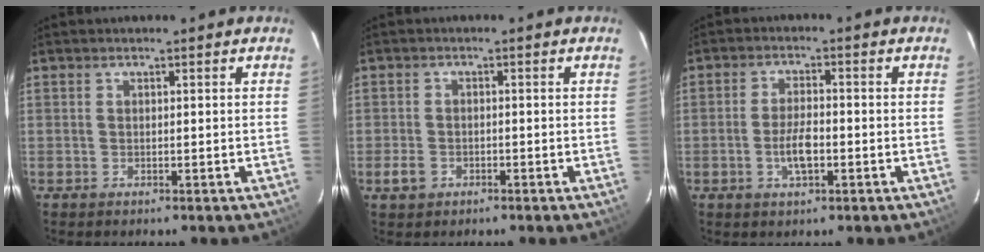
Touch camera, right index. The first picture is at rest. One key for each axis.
{"total": 3.1, "fx": -1.5, "fy": 2.4, "fz": 1.2, "tx": -0.029, "ty": 0.003, "tz": -0.024}
{"total": 5.0, "fx": -1.6, "fy": 1.9, "fz": 4.3, "tx": -0.086, "ty": 0.002, "tz": -0.027}